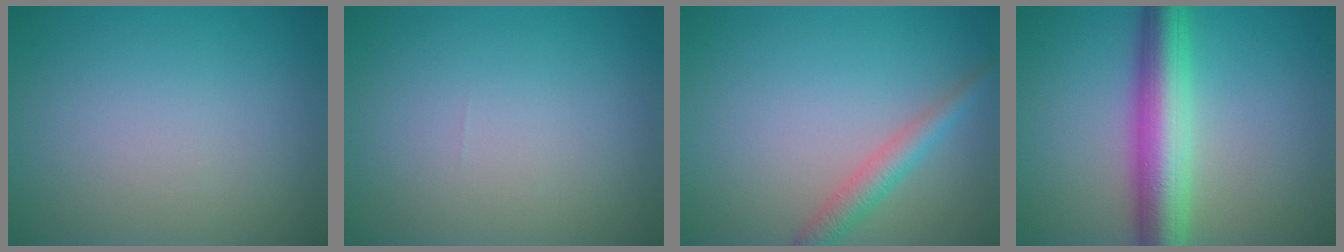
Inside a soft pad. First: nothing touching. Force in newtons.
{"total": 0.0}
{"total": 2.5, "press": 2.5, "slide": 0.1}
{"total": 7.1, "press": 7.1, "slide": 0.3}